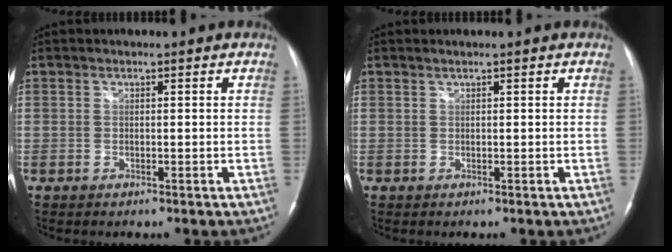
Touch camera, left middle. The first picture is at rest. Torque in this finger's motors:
{"motor_torque": [0.06, -0.08, 0.00, 0.00]}